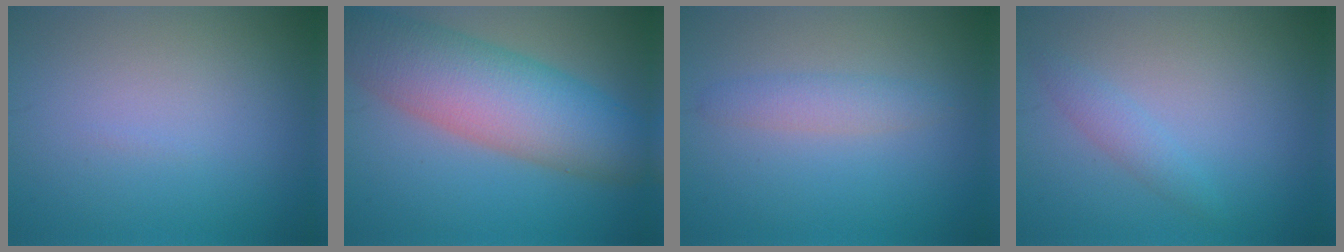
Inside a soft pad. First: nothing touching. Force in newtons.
{"total": 10.2, "press": 10.2, "slide": 0.5}
{"total": 2.0, "press": 2.0, "slide": 0.1}
{"total": 1.5, "press": 1.5, "slide": 0.1}